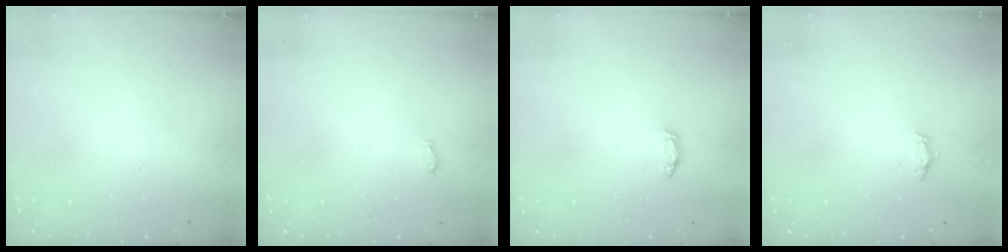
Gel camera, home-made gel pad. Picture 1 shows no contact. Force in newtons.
{"total": 2.9, "press": 2.7, "slide": 1.2}
{"total": 3.1, "press": 3.1, "slide": 0.5}
{"total": 2.8, "press": 2.8, "slide": 0.4}